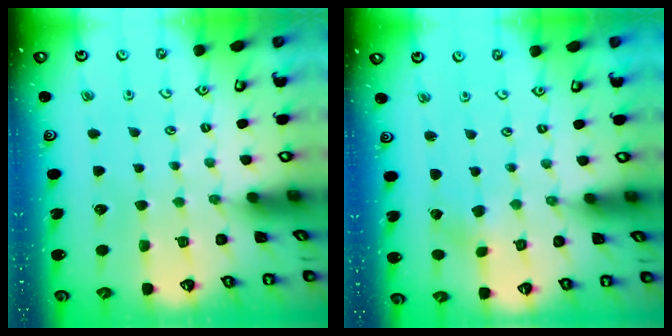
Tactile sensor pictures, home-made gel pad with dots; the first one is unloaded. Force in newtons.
{"total": 0.0}